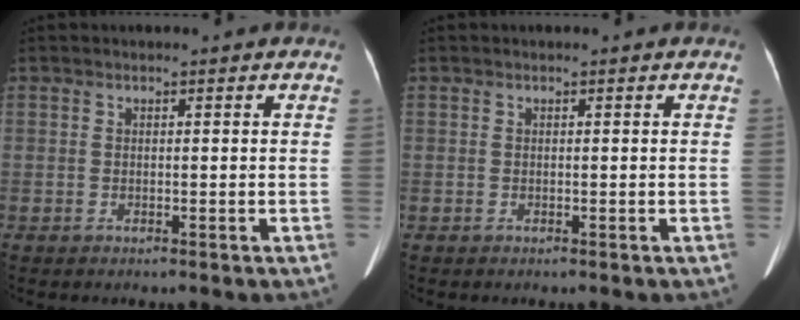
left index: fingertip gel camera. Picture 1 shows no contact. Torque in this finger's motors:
{"motor_torque": [0.07, 0.00, 0.02, 0.01]}